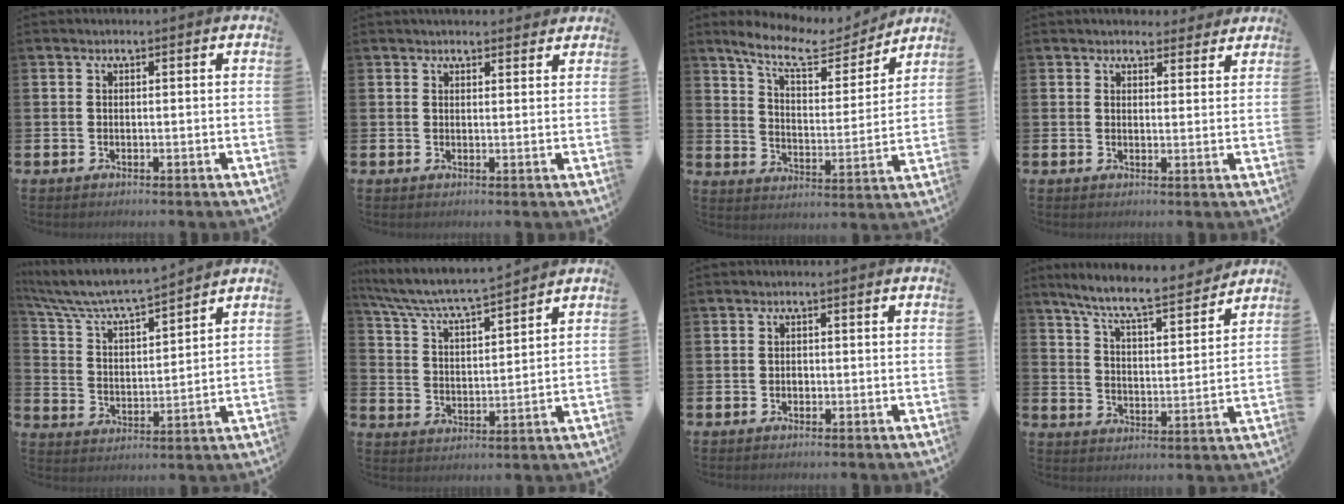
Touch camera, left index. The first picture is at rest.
{"total": 1.9, "force": [1.8, 0.4, 0.1], "torque": [0.002, -0.009, 0.032]}
{"total": 9.3, "force": [8.1, 2.4, 3.9], "torque": [-0.103, -0.052, 0.138]}
{"total": 3.0, "force": [2.8, 0.9, 0.0], "torque": [0.002, -0.014, 0.051]}
{"total": 6.2, "force": [5.8, 0.5, 2.0], "torque": [-0.074, -0.044, 0.096]}
{"total": 6.2, "force": [5.9, 0.3, 1.9], "torque": [-0.070, -0.041, 0.099]}
{"total": 0.7, "force": [-0.2, 0.6, 0.3], "torque": [-0.003, 0.002, -0.005]}
{"total": 7.7, "force": [7.1, 0.5, 3.0], "torque": [-0.084, -0.052, 0.120]}